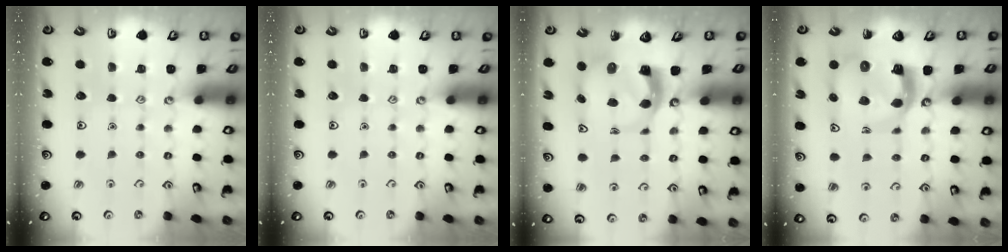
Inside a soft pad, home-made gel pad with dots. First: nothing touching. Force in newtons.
{"total": 0.0}
{"total": 6.1, "press": 6.0, "slide": 0.9}
{"total": 8.4, "press": 8.3, "slide": 1.1}